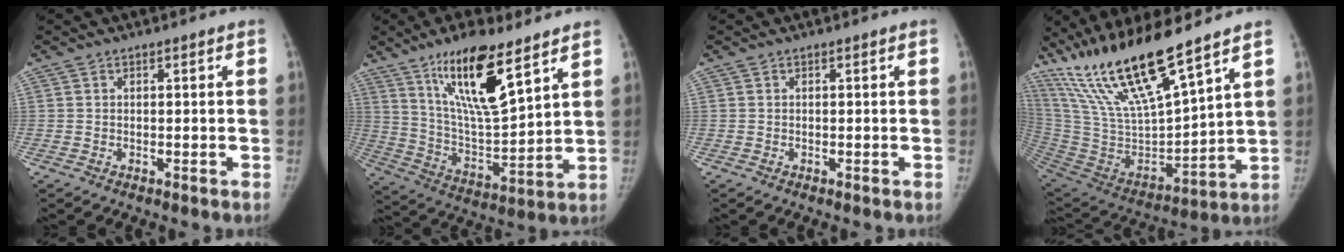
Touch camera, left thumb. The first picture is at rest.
{"total": 17.2, "force": [10.4, 4.4, 13.0], "torque": [-0.217, -0.058, 0.201]}
{"total": 0.0}
{"total": 22.6, "force": [16.7, 3.7, 14.8], "torque": [-0.265, -0.073, 0.326]}